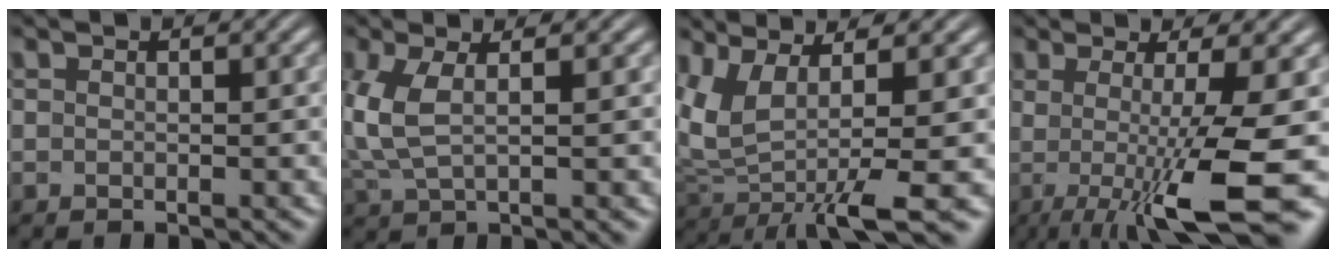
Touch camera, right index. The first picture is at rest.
{"total": 4.7, "force": [0.7, 2.3, 4.1], "torque": [-0.102, -0.007, 0.020]}
{"total": 10.3, "force": [-0.1, 6.3, 8.1], "torque": [-0.171, -0.016, 0.001]}
{"total": 9.6, "force": [-1.1, 2.5, 9.2], "torque": [-0.130, -0.011, -0.012]}